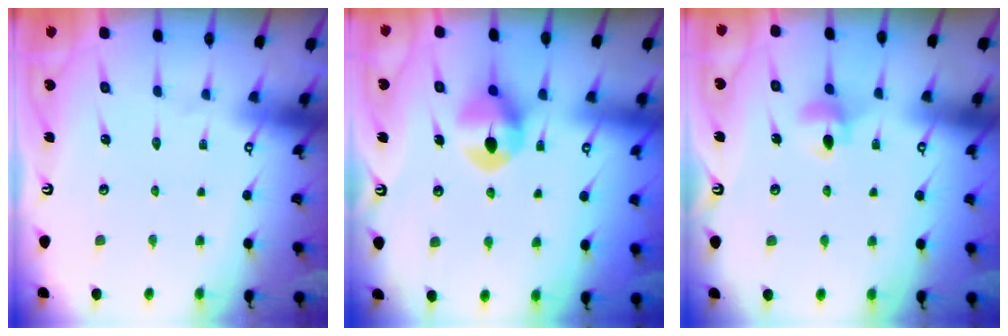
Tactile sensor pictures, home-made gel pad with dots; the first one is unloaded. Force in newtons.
{"total": 7.9, "press": 7.9, "slide": 0.2}
{"total": 5.4, "press": 5.4, "slide": 0.6}